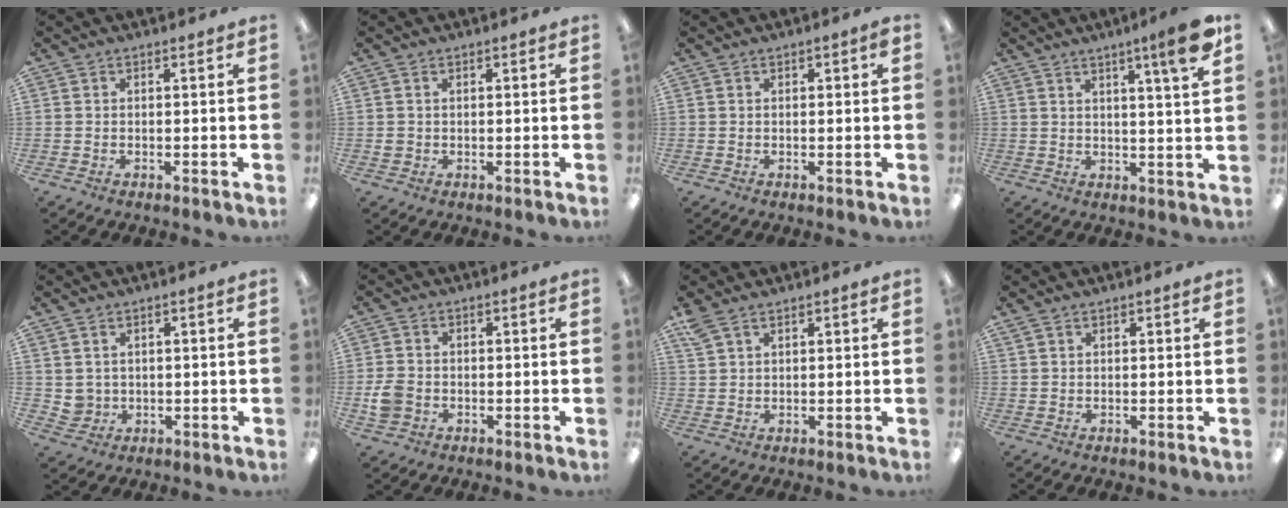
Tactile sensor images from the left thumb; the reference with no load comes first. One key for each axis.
{"total": 1.1, "fx": 0.3, "fy": 1.1, "fz": 0.3, "tx": -0.007, "ty": 0.004, "tz": 0.004}
{"total": 1.2, "fx": 0.4, "fy": 0.5, "fz": 1.0, "tx": -0.019, "ty": 0.004, "tz": 0.006}
{"total": 8.5, "fx": 5.2, "fy": 0.2, "fz": 6.7, "tx": -0.091, "ty": -0.027, "tz": 0.076}
{"total": 0.8, "fx": 0.4, "fy": 0.6, "fz": 0.3, "tx": -0.006, "ty": 0.003, "tz": 0.007}
{"total": 4.5, "fx": -1.2, "fy": 3.7, "fz": 2.2, "tx": -0.035, "ty": 0.006, "tz": -0.023}
{"total": 3.8, "fx": 2.5, "fy": 2.0, "fz": 2.1, "tx": -0.046, "ty": 0.001, "tz": 0.047}
{"total": 1.3, "fx": 0.9, "fy": 0.7, "fz": 0.7, "tx": -0.017, "ty": 0.003, "tz": 0.016}